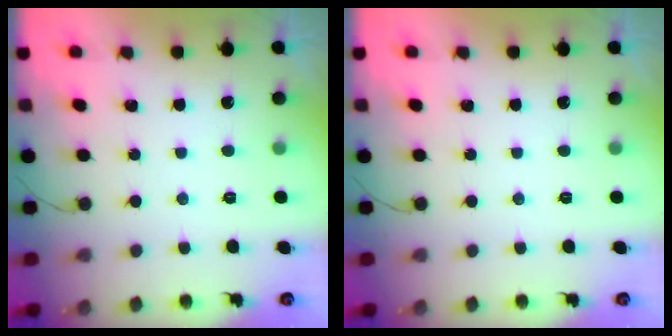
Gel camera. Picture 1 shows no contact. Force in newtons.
{"total": 0.0}